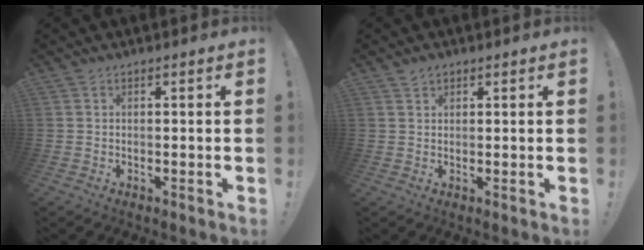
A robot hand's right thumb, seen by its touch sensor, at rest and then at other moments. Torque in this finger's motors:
{"motor_torque": [0.01, 0.25, -0.10, 0.07, 0.00]}